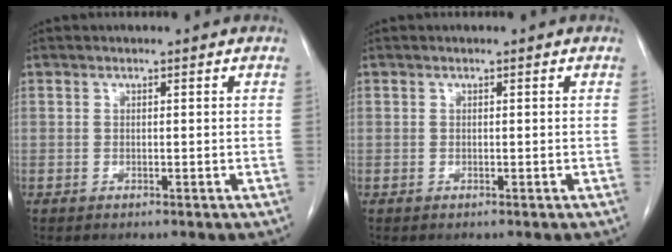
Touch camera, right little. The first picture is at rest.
{"total": 0.0}